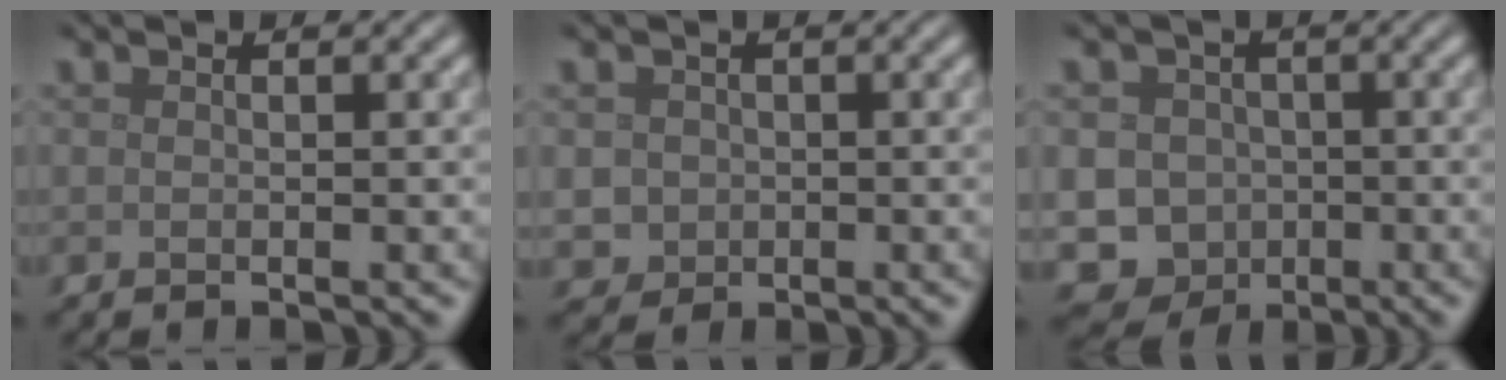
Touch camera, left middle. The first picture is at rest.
{"total": 1.9, "force": [-0.1, 1.9, 0.3], "torque": [0.000, -0.002, 0.003]}
{"total": 9.5, "force": [-3.1, 8.7, 2.4], "torque": [-0.029, -0.009, -0.084]}